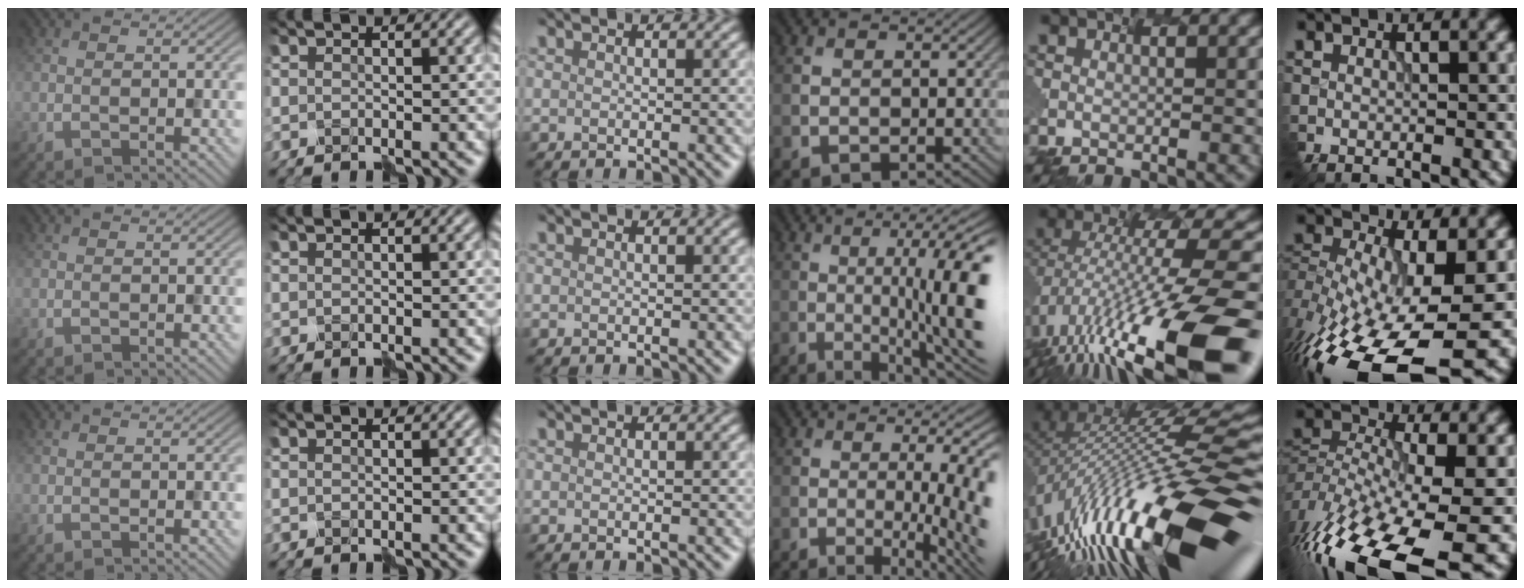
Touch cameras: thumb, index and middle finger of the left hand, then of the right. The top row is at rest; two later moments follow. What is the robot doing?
{"motion": "shake", "object": "plastic piggy bank"}